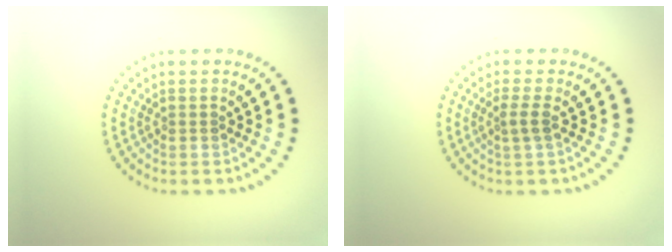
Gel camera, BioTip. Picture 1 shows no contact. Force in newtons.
{"total": 1.4, "press": 0.9, "slide": 1.1}